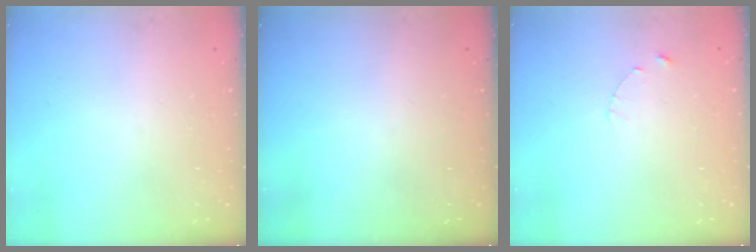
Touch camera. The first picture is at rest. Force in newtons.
{"total": 0.0}
{"total": 1.0, "press": 1.0, "slide": 0.2}